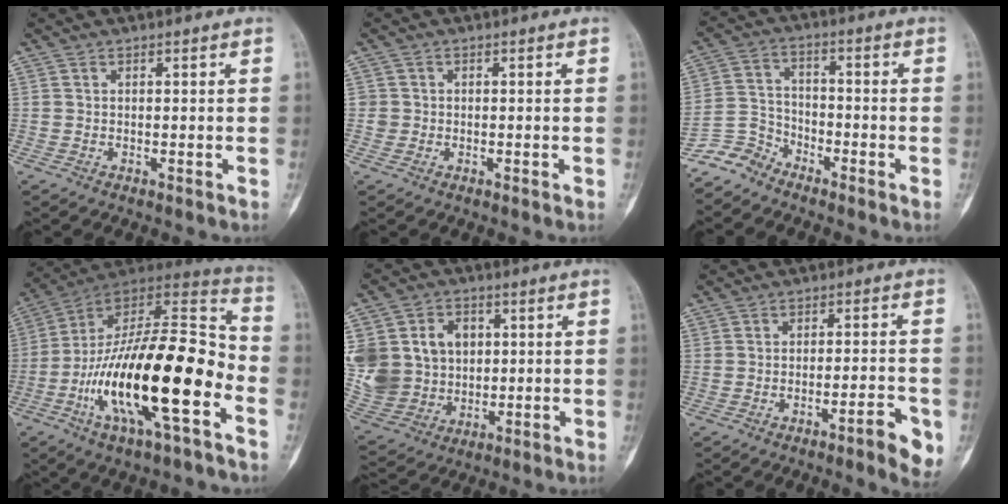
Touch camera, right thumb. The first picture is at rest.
{"total": 1.4, "force": [-0.2, 1.4, 0.0], "torque": [0.014, 0.008, -0.006]}
{"total": 6.4, "force": [-5.5, 3.3, 0.3], "torque": [0.012, 0.039, -0.125]}
{"total": 27.1, "force": [-8.2, 8.6, 24.3], "torque": [-0.450, 0.034, -0.141]}
{"total": 20.4, "force": [3.3, 17.3, 10.3], "torque": [-0.208, 0.026, 0.086]}
{"total": 6.6, "force": [-3.2, 1.5, 5.6], "torque": [-0.066, 0.017, -0.043]}